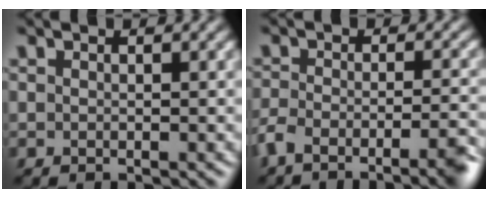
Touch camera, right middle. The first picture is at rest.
{"total": 6.7, "force": [-4.7, 1.9, 4.3], "torque": [-0.077, -0.016, -0.082]}